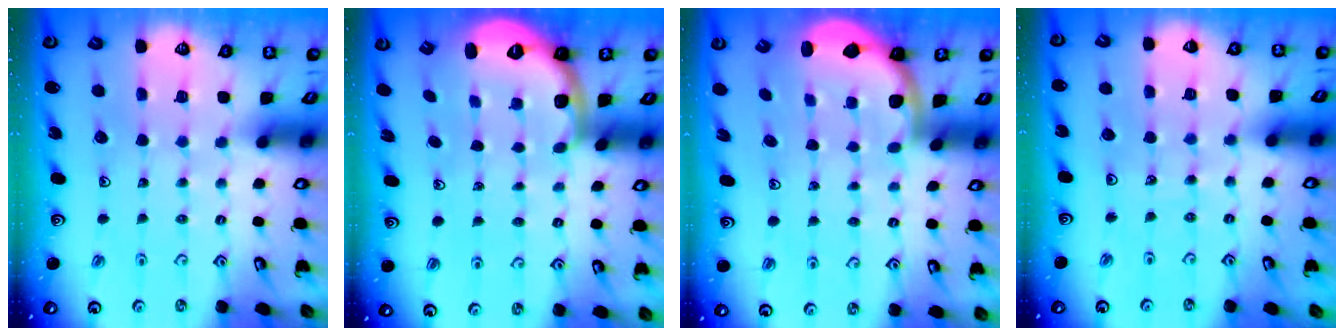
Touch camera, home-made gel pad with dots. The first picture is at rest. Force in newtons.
{"total": 2.5, "press": 2.0, "slide": 1.6}
{"total": 2.2, "press": 2.1, "slide": 0.7}
{"total": 3.2, "press": 2.7, "slide": 1.7}